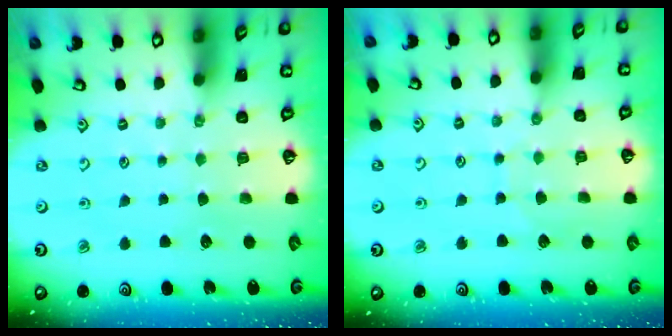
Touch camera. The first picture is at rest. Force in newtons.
{"total": 4.9, "press": 4.8, "slide": 0.3}